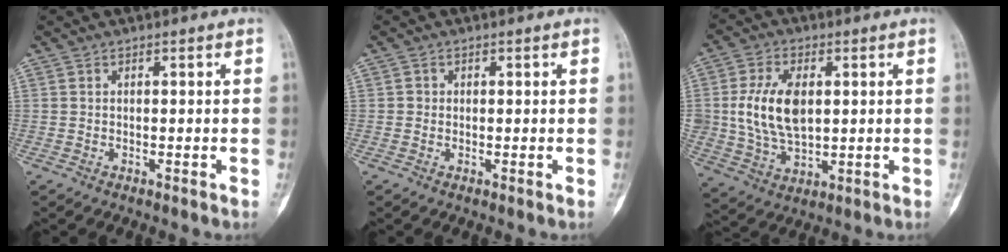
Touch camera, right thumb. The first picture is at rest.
{"total": 0.8, "force": [0.0, 0.8, 0.1], "torque": [0.003, 0.003, 0.000]}
{"total": 12.2, "force": [1.6, 7.3, 9.7], "torque": [-0.182, -0.005, 0.038]}